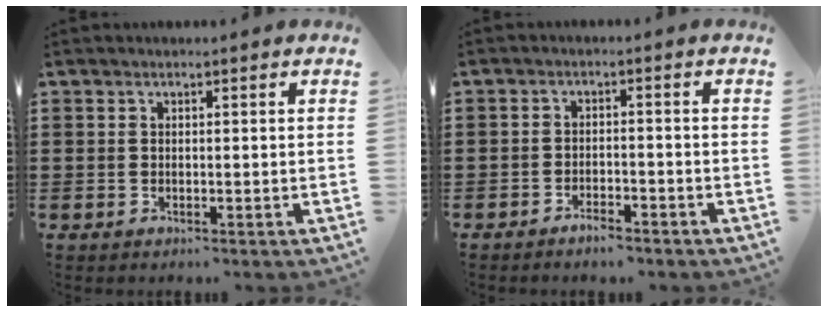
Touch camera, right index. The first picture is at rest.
{"total": 2.1, "force": [-2.0, 0.3, 0.6], "torque": [-0.016, 0.001, -0.039]}